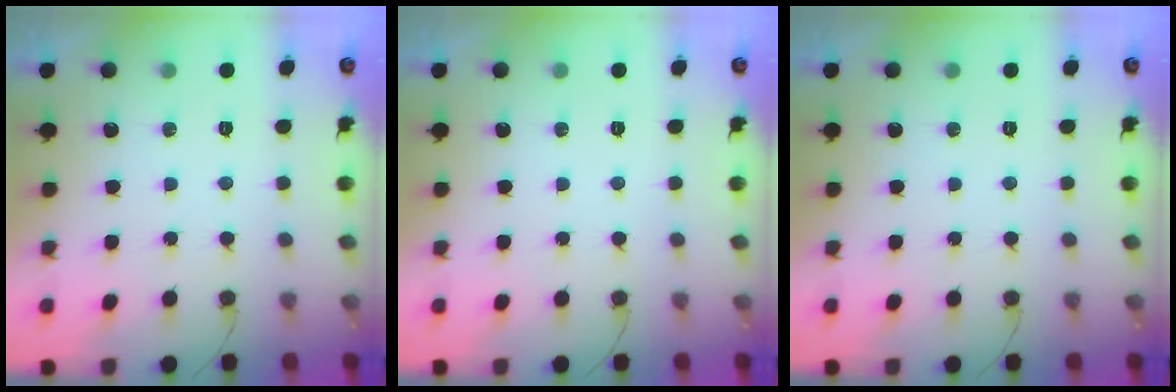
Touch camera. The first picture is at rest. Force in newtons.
{"total": 0.0}
{"total": 0.0}